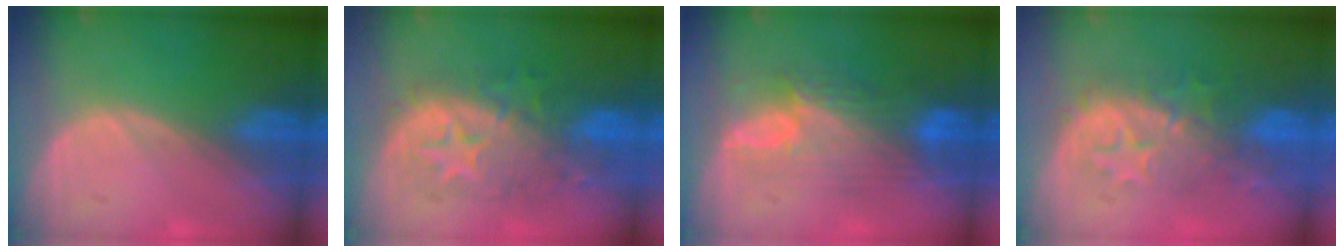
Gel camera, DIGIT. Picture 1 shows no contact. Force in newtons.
{"total": 9.0, "press": 9.0, "slide": 0.3}
{"total": 8.5, "press": 8.1, "slide": 2.6}
{"total": 8.5, "press": 8.4, "slide": 1.3}